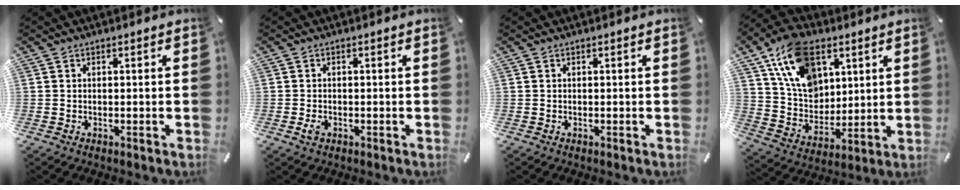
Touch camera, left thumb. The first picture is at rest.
{"total": 1.7, "force": [-0.5, 1.3, 1.0], "torque": [-0.026, -0.002, -0.011]}
{"total": 0.0}
{"total": 17.1, "force": [8.5, 11.5, 9.3], "torque": [-0.194, -0.030, 0.160]}